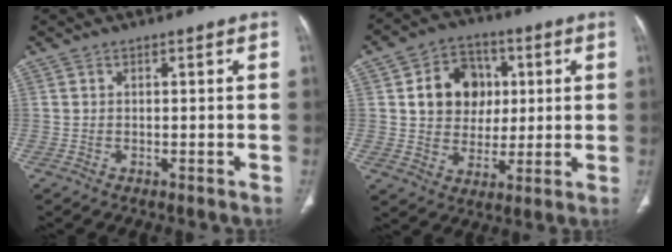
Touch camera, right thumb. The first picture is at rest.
{"total": 12.5, "force": [2.7, 10.5, 6.3], "torque": [-0.054, 0.002, 0.046]}